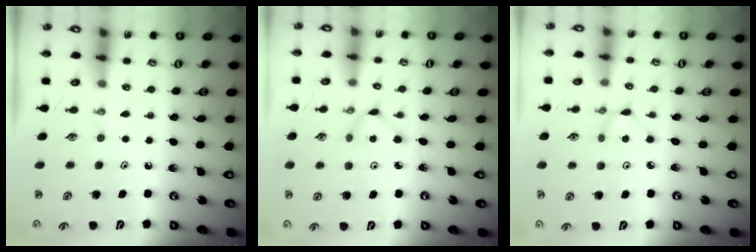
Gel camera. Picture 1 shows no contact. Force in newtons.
{"total": 2.3, "press": 2.3, "slide": 0.3}
{"total": 1.9, "press": 1.9, "slide": 0.2}